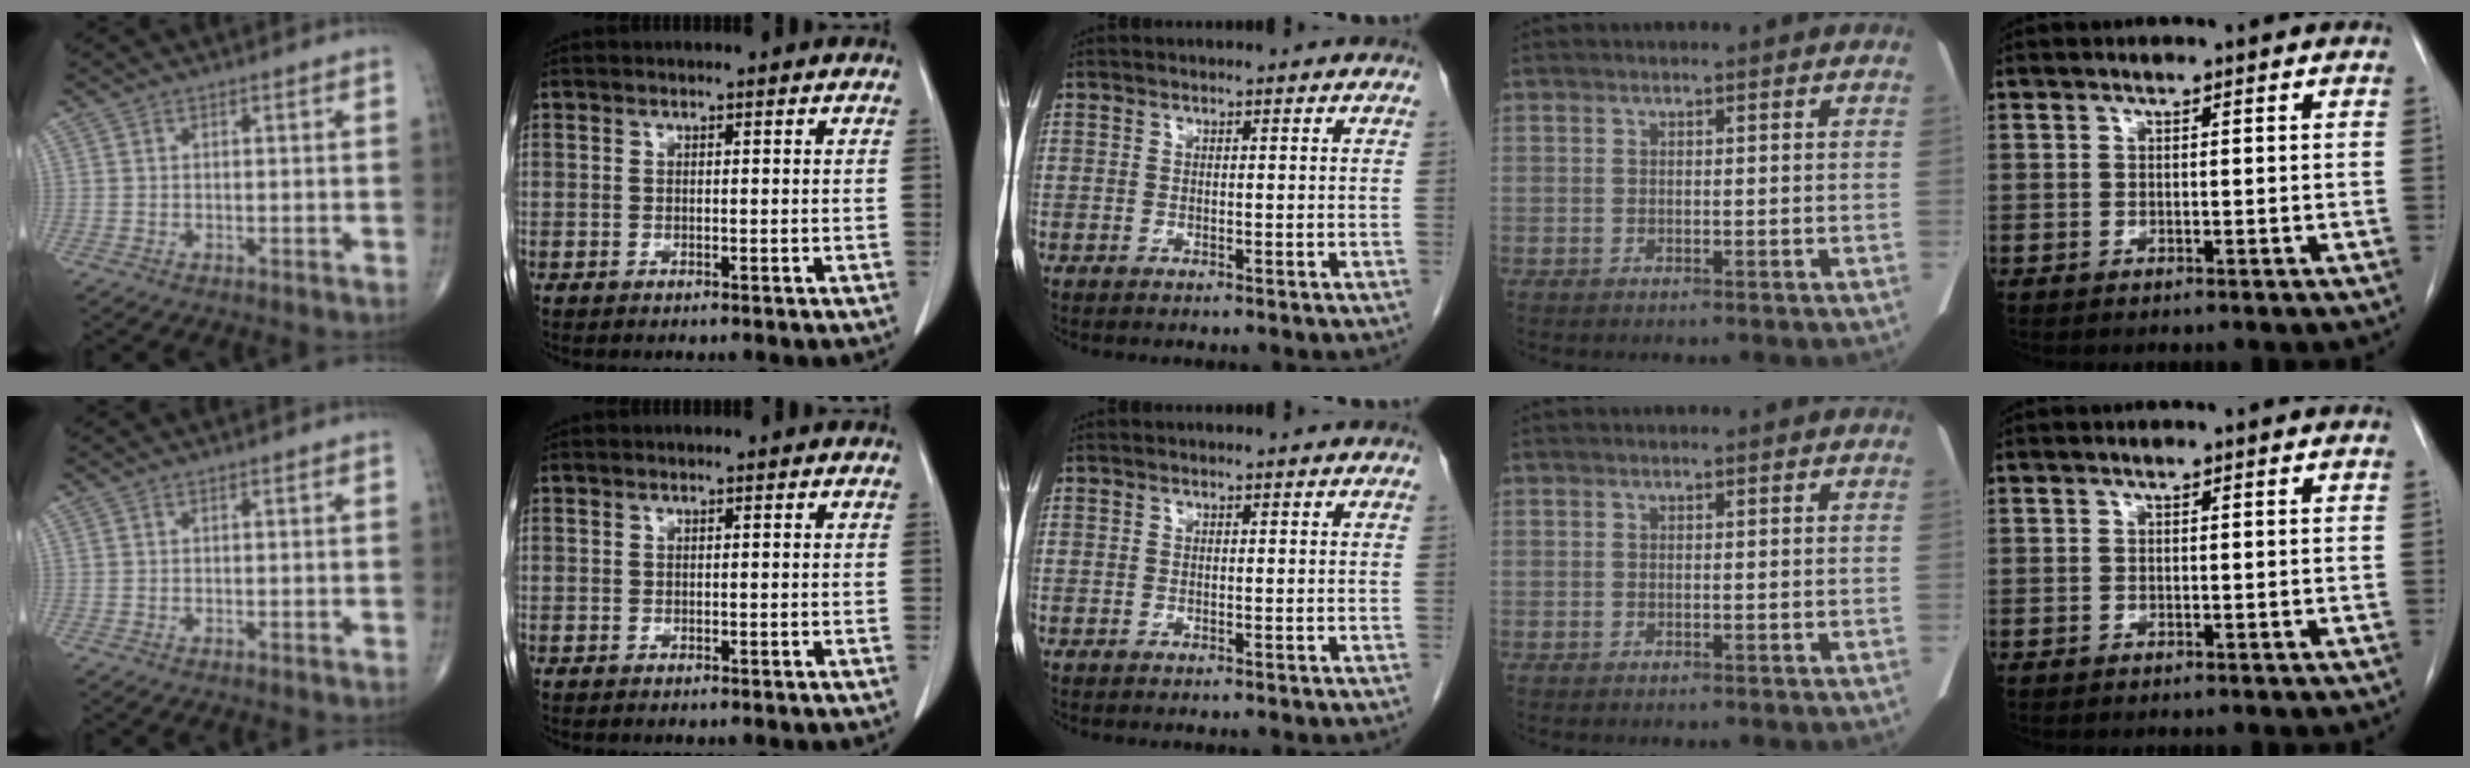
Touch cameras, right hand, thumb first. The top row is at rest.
{}